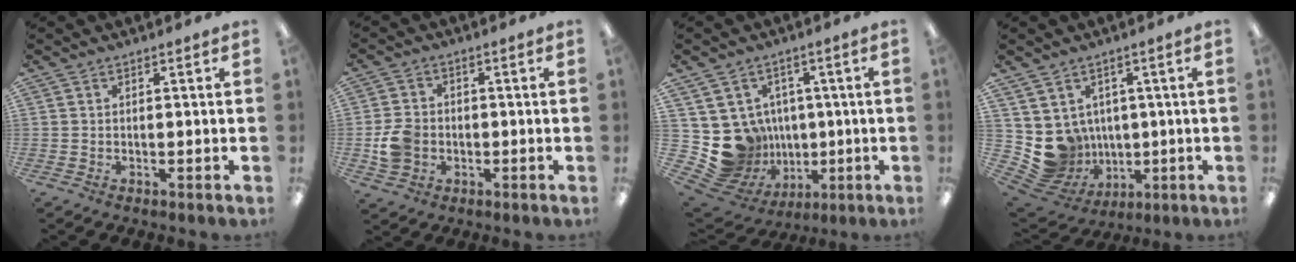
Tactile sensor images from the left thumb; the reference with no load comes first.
{"total": 6.8, "force": [-1.4, 5.8, 3.2], "torque": [-0.061, 0.010, -0.022]}
{"total": 13.0, "force": [-1.0, 12.5, 3.6], "torque": [-0.097, -0.012, 0.009]}
{"total": 8.4, "force": [0.8, 8.2, 1.6], "torque": [-0.076, -0.021, 0.029]}